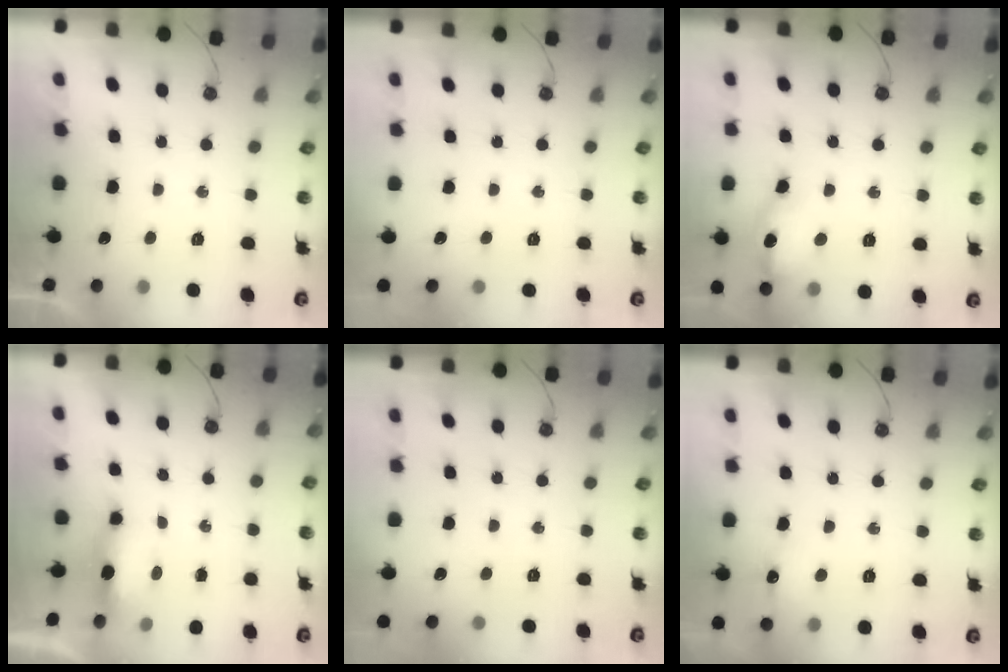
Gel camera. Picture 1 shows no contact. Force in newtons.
{"total": 0.0}
{"total": 13.1, "press": 13.1, "slide": 1.0}
{"total": 5.9, "press": 5.8, "slide": 1.2}
{"total": 0.0}
{"total": 7.8, "press": 7.7, "slide": 1.0}